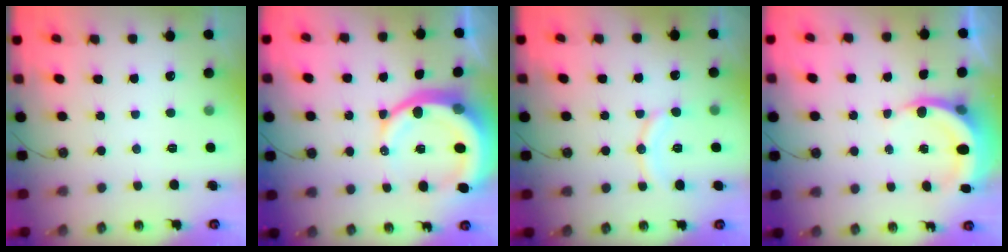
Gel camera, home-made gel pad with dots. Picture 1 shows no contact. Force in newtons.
{"total": 14.5, "press": 14.4, "slide": 1.7}
{"total": 9.3, "press": 9.3, "slide": 0.4}
{"total": 6.3, "press": 6.1, "slide": 1.4}